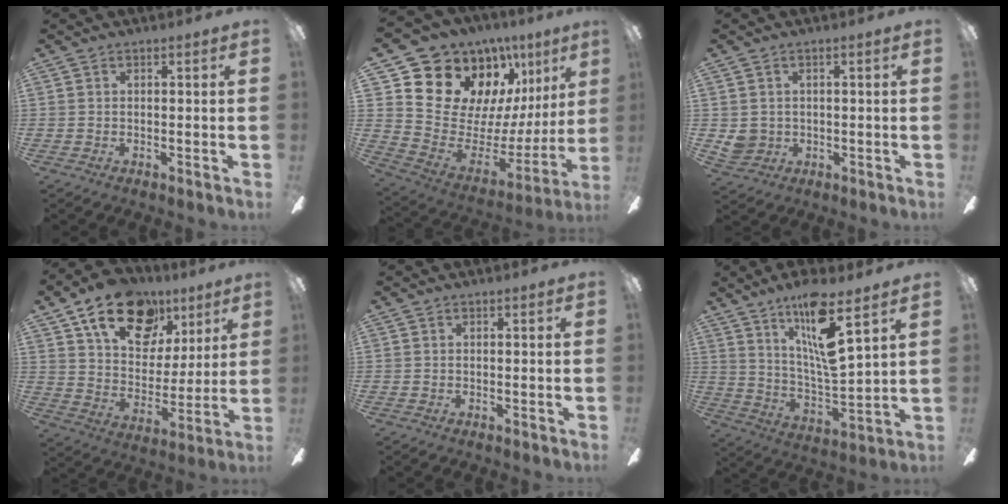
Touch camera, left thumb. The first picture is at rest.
{"total": 19.1, "force": [13.5, 11.4, 7.1], "torque": [-0.127, -0.103, 0.274]}
{"total": 3.8, "force": [0.6, 3.5, 1.1], "torque": [-0.026, 0.000, 0.012]}
{"total": 20.5, "force": [11.8, 12.8, 10.8], "torque": [-0.164, -0.052, 0.209]}
{"total": 0.0}
{"total": 15.1, "force": [9.7, 2.6, 11.2], "torque": [-0.213, -0.047, 0.160]}